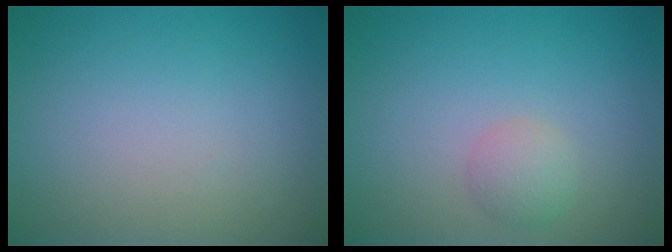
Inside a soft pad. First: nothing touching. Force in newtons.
{"total": 1.7, "press": 1.7, "slide": 0.1}